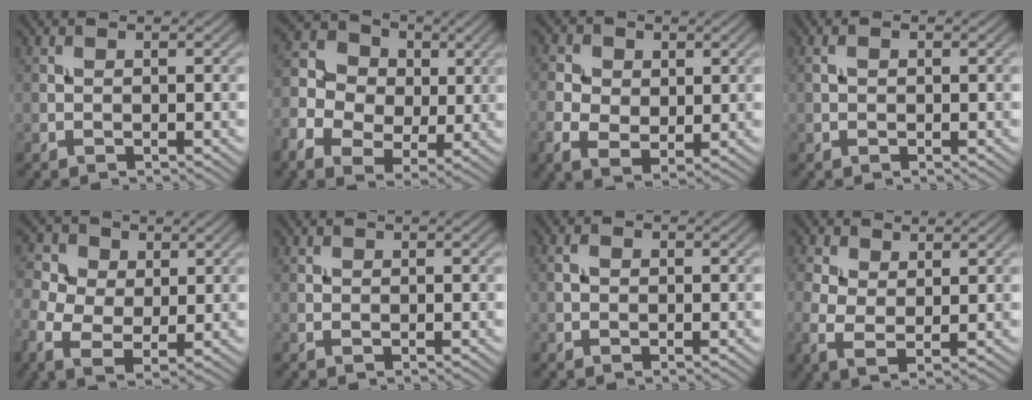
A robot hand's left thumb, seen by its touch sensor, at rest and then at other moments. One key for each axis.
{"total": 9.7, "fx": -0.7, "fy": 7.7, "fz": 5.9, "tx": -0.158, "ty": -0.002, "tz": -0.012}
{"total": 5.8, "fx": 0.5, "fy": 4.4, "fz": 3.8, "tx": -0.088, "ty": -0.001, "tz": 0.006}
{"total": 0.9, "fx": 0.2, "fy": 0.5, "fz": 0.8, "tx": -0.015, "ty": 0.004, "tz": 0.001}
{"total": 7.3, "fx": 0.6, "fy": 5.5, "fz": 4.7, "tx": -0.131, "ty": 0.004, "tz": 0.005}
{"total": 0.0}
{"total": 1.1, "fx": -0.1, "fy": 0.8, "fz": 0.8, "tx": -0.013, "ty": 0.001, "tz": -0.005}
{"total": 4.4, "fx": 1.2, "fy": 2.3, "fz": 3.6, "tx": -0.095, "ty": -0.001, "tz": 0.019}